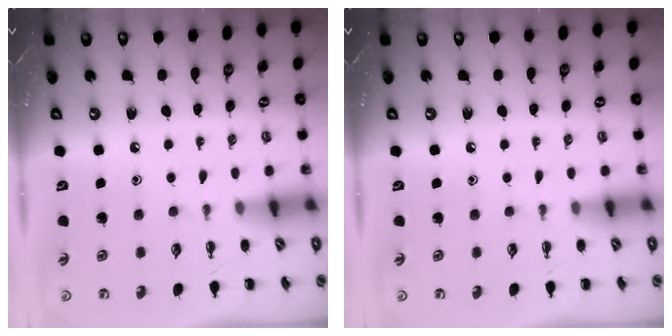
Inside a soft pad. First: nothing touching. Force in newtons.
{"total": 0.0}